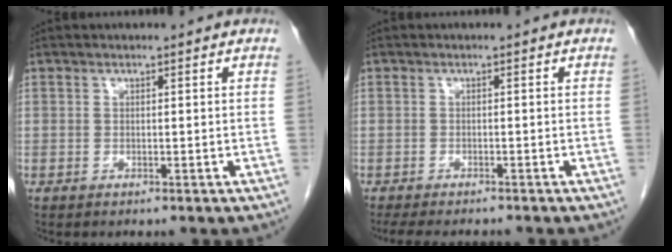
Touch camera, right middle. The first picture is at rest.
{"total": 7.6, "force": [-6.8, 1.5, 3.2], "torque": [-0.044, -0.014, -0.096]}